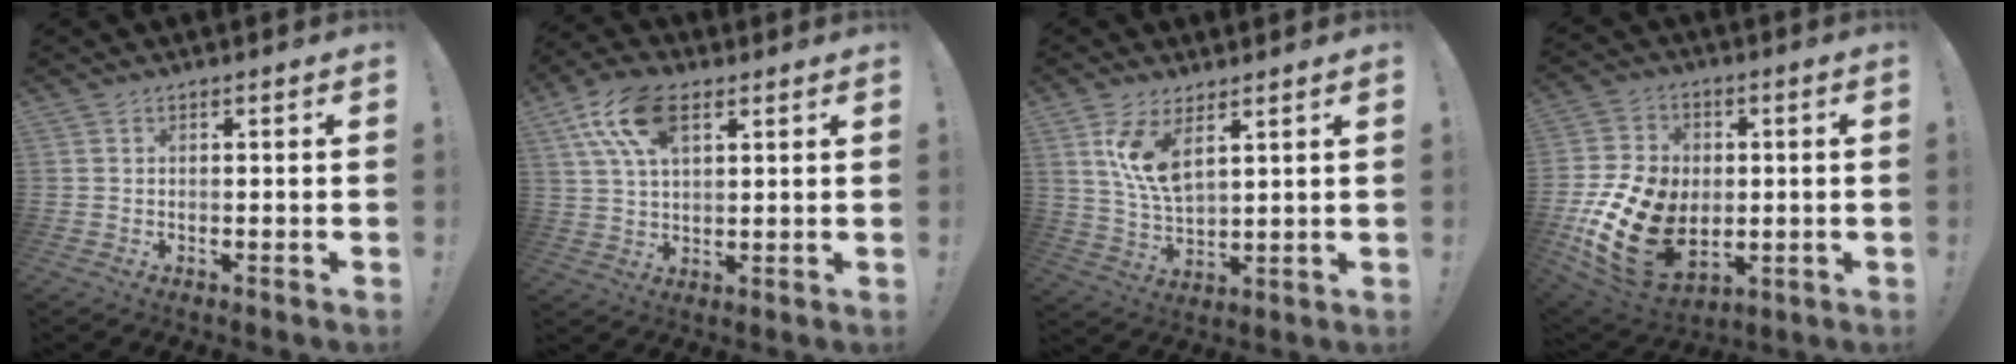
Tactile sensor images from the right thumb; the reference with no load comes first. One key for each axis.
{"total": 13.1, "fx": 6.1, "fy": 6.7, "fz": 9.4, "tx": -0.166, "ty": -0.009, "tz": 0.114}
{"total": 10.2, "fx": 5.3, "fy": 4.3, "fz": 7.5, "tx": -0.145, "ty": -0.031, "tz": 0.094}
{"total": 21.9, "fx": -4.9, "fy": 15.9, "fz": 14.2, "tx": -0.271, "ty": 0.031, "tz": -0.064}